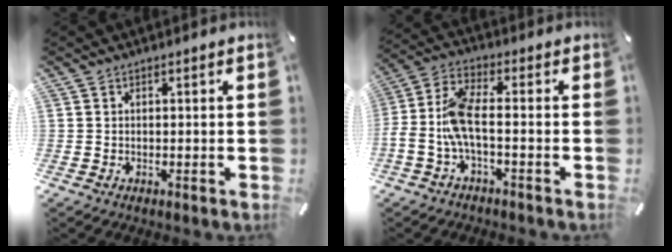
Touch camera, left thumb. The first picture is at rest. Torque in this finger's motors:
{"motor_torque": [-0.17, 1.47, 1.74, 0.76, 0.38]}